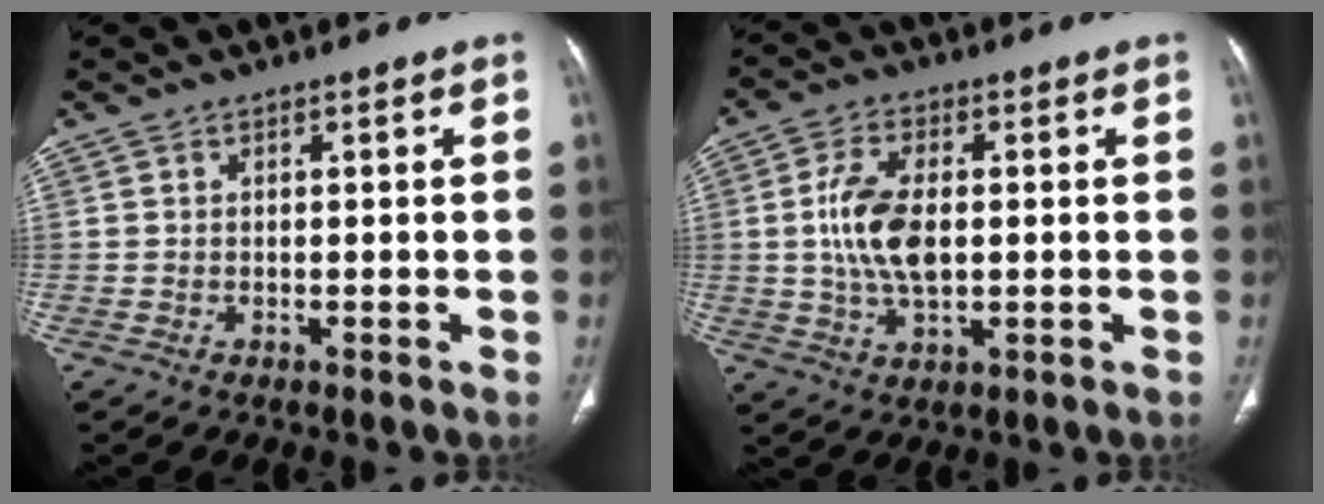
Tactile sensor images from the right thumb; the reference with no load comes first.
{"total": 10.1, "force": [0.4, 5.3, 8.6], "torque": [-0.172, 0.000, 0.011]}